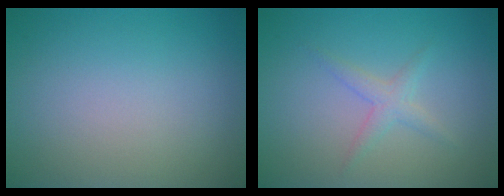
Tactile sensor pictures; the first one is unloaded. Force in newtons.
{"total": 1.6, "press": 1.6, "slide": 0.1}